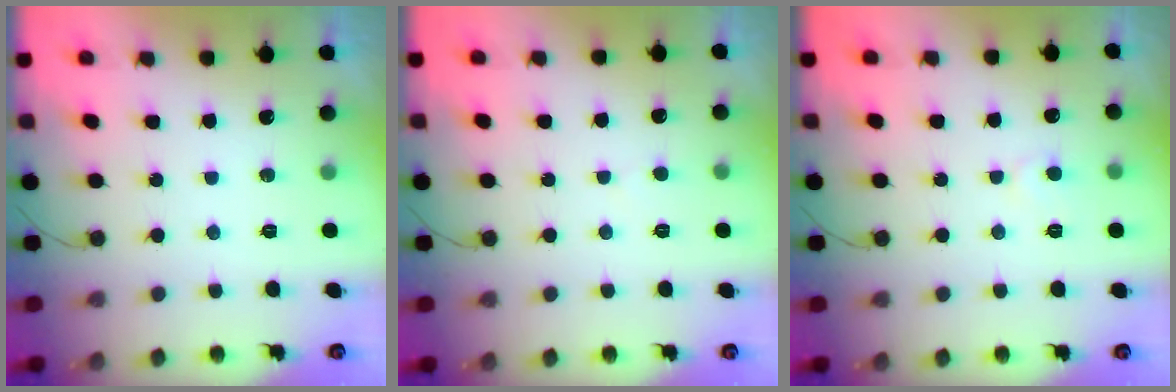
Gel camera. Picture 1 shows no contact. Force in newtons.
{"total": 1.8, "press": 1.8, "slide": 0.2}
{"total": 4.0, "press": 4.0, "slide": 0.4}